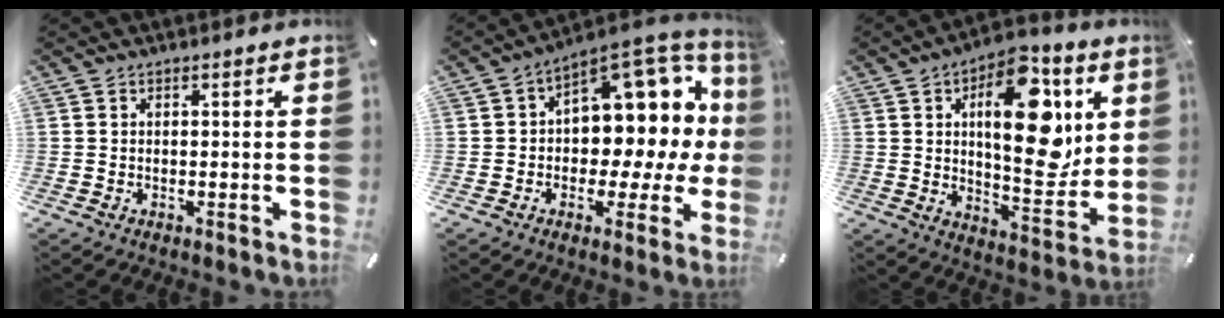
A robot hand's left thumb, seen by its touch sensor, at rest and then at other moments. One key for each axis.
{"total": 13.1, "fx": 4.6, "fy": 8.7, "fz": 8.6, "tx": -0.102, "ty": -0.057, "tz": 0.078}
{"total": 20.6, "fx": 6.6, "fy": 9.8, "fz": 16.8, "tx": -0.225, "ty": -0.034, "tz": 0.103}